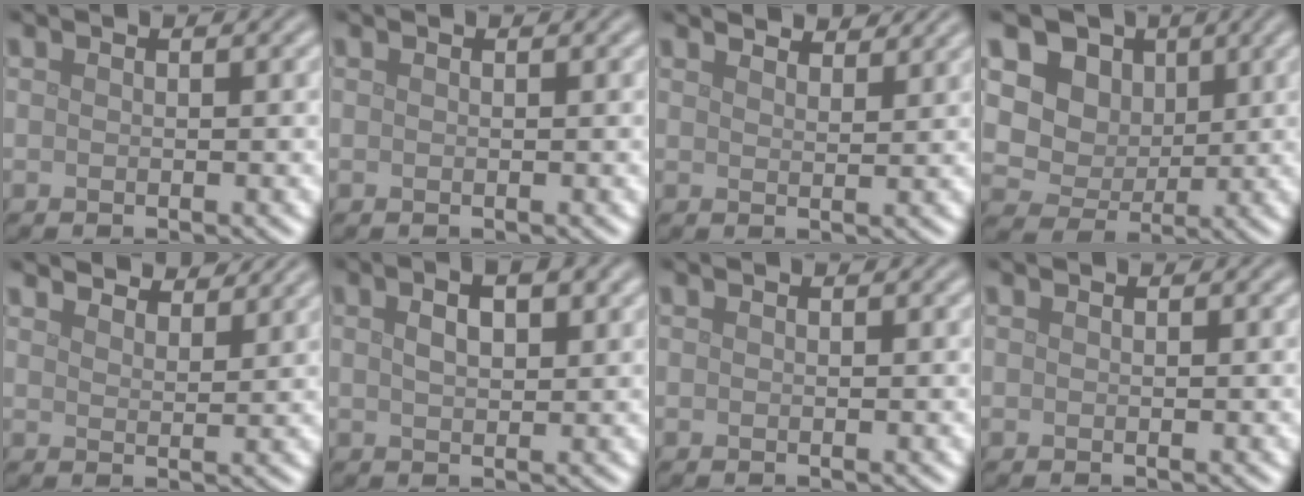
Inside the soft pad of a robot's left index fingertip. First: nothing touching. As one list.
[{"total": 0.0}, {"total": 4.1, "force": [3.9, 0.6, 1.1], "torque": [-0.022, 0.003, 0.051]}, {"total": 8.5, "force": [3.5, 6.8, 3.8], "torque": [-0.082, 0.004, 0.053]}, {"total": 5.7, "force": [5.4, 0.9, 1.5], "torque": [-0.027, 0.000, 0.079]}, {"total": 3.7, "force": [1.7, 1.6, 2.9], "torque": [-0.043, 0.005, 0.024]}, {"total": 0.0}, {"total": 0.0}]